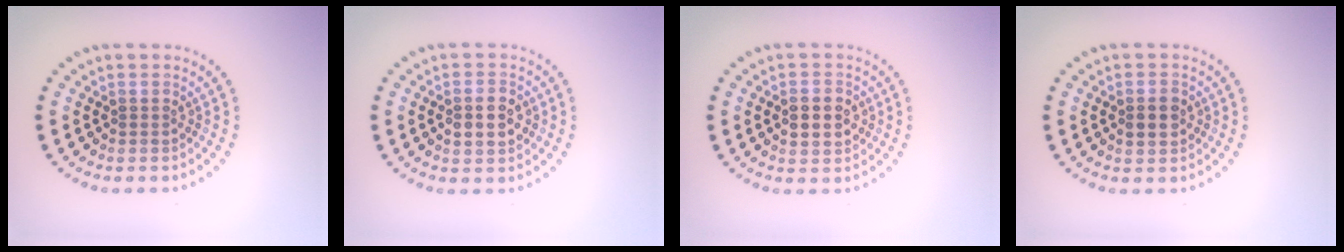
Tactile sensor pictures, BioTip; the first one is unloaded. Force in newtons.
{"total": 3.0, "press": 3.0, "slide": 0.2}
{"total": 2.9, "press": 2.9, "slide": 0.0}
{"total": 1.9, "press": 1.9, "slide": 0.1}